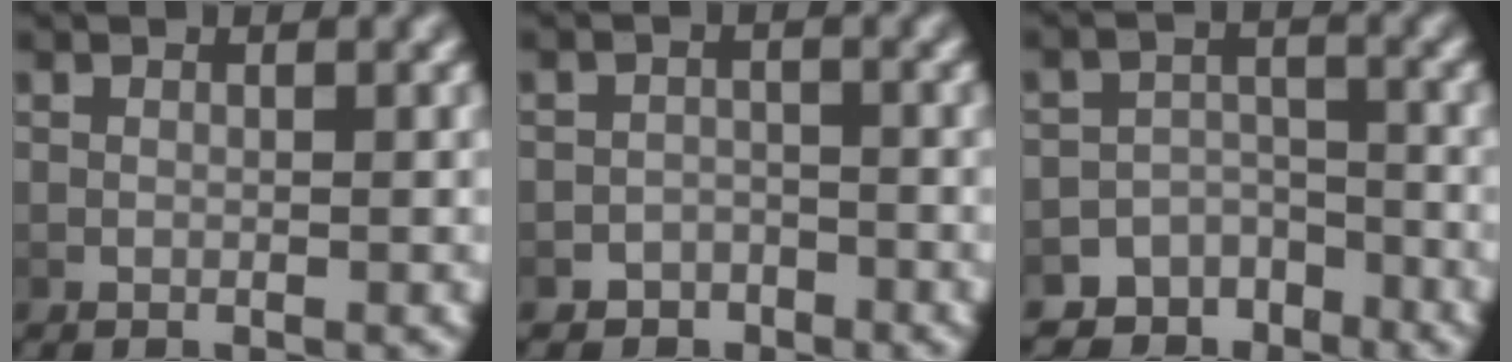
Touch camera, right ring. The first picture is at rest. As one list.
[{"total": 3.2, "force": [-2.6, 1.8, -0.3], "torque": [0.017, -0.009, -0.047]}, {"total": 7.9, "force": [-5.8, 5.3, 1.2], "torque": [-0.005, -0.013, -0.107]}]